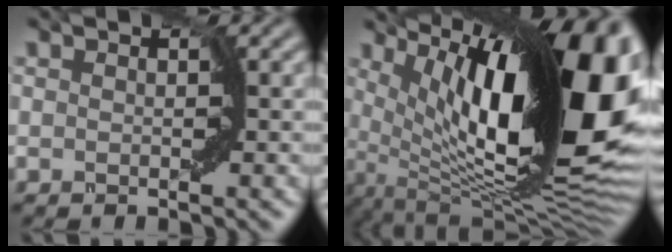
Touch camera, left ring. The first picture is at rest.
{"total": 18.5, "force": [4.9, 6.2, 16.8], "torque": [-0.231, 0.001, 0.088]}